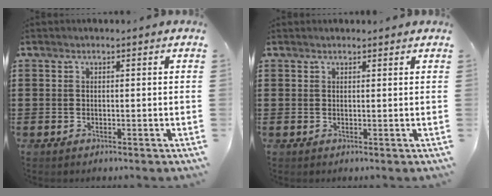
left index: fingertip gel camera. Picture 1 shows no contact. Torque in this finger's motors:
{"motor_torque": [1.24, -0.90, 0.24, 0.01]}